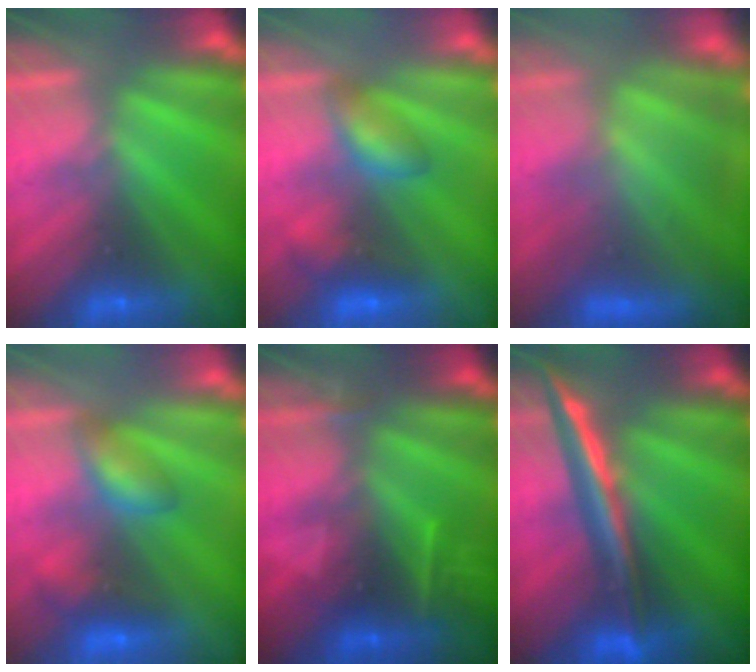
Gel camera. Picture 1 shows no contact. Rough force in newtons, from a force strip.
{"total": 2.9}
{"total": 9.1}
{"total": 2.9}
{"total": 2.4}
{"total": 2.8}